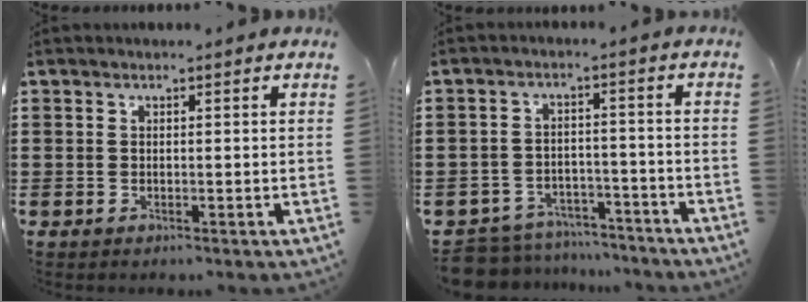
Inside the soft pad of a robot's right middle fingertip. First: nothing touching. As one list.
[{"total": 5.9, "force": [-5.8, 1.1, 0.3], "torque": [-0.017, 0.011, -0.121]}]